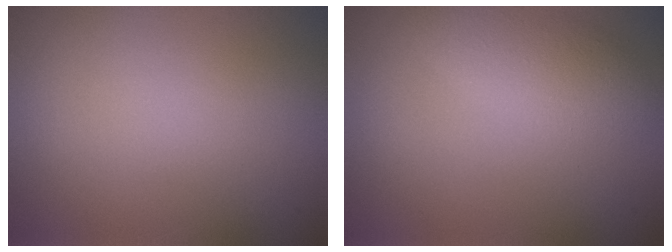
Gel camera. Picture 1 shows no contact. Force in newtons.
{"total": 3.1, "press": 3.1, "slide": 0.3}